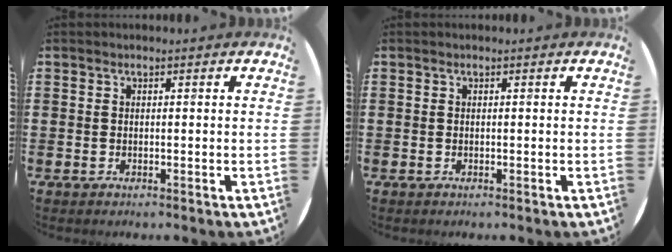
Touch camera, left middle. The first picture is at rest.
{"total": 0.0}